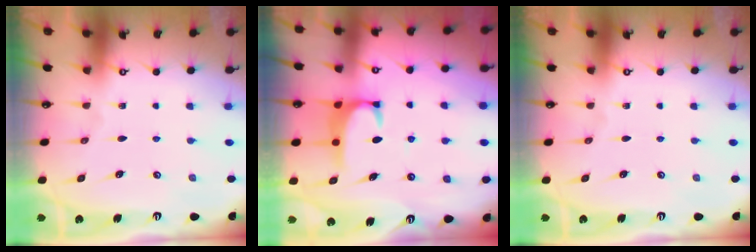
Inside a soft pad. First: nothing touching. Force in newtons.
{"total": 2.7, "press": 2.6, "slide": 0.7}
{"total": 0.0}